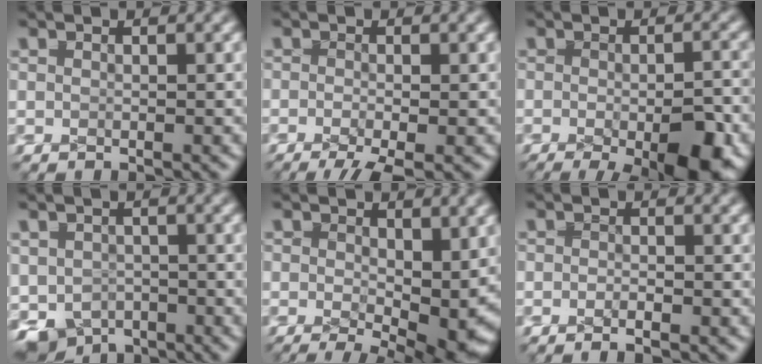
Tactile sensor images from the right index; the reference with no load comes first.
{"total": 3.9, "force": [-2.6, 1.7, 2.3], "torque": [-0.027, -0.021, -0.032]}
{"total": 8.0, "force": [-4.1, 3.7, 5.9], "torque": [-0.085, -0.039, -0.046]}
{"total": 8.5, "force": [-4.7, 6.8, 2.0], "torque": [-0.055, -0.035, -0.078]}
{"total": 6.6, "force": [-1.9, 3.1, 5.5], "torque": [-0.080, -0.048, -0.009]}
{"total": 1.5, "force": [-1.2, 0.7, 0.5], "torque": [-0.001, 0.002, -0.027]}